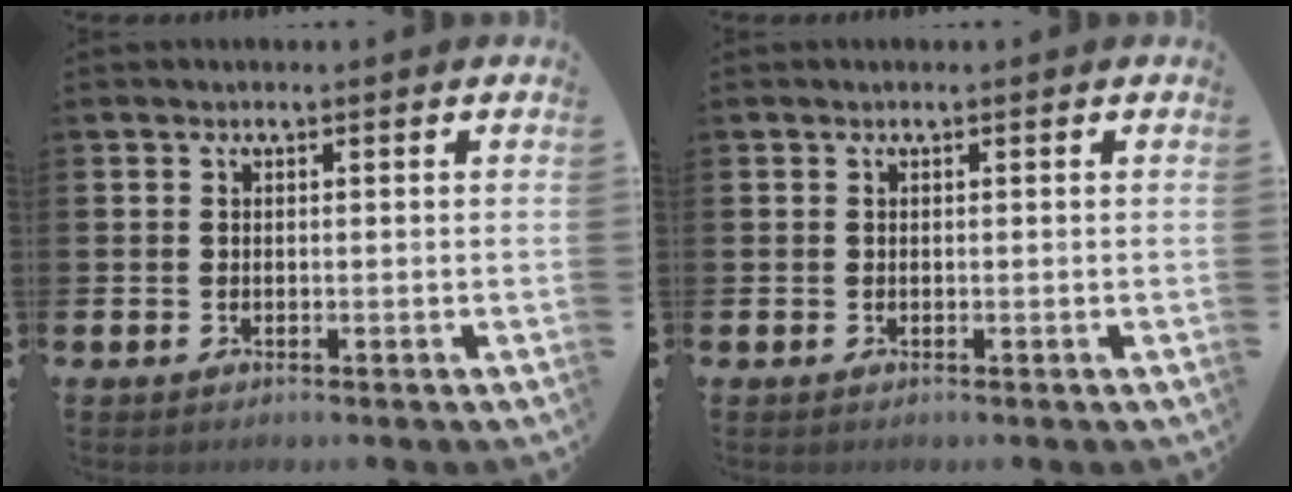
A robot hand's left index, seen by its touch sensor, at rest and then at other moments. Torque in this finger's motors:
{"motor_torque": [0.26, 0.14, -0.03, -0.01]}